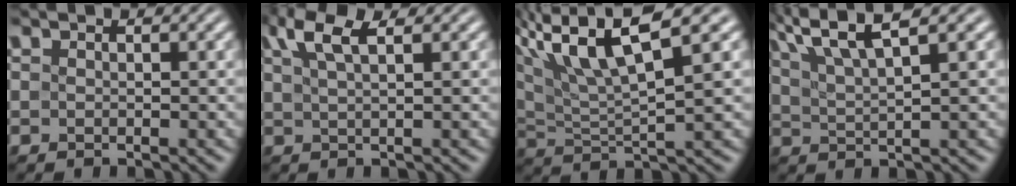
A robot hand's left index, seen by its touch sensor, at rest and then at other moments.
{"total": 3.9, "force": [2.3, 1.1, 3.0], "torque": [-0.053, 0.013, 0.039]}
{"total": 8.1, "force": [4.9, 1.5, 6.3], "torque": [-0.116, 0.016, 0.090]}
{"total": 5.6, "force": [3.5, 1.2, 4.2], "torque": [-0.074, 0.017, 0.065]}